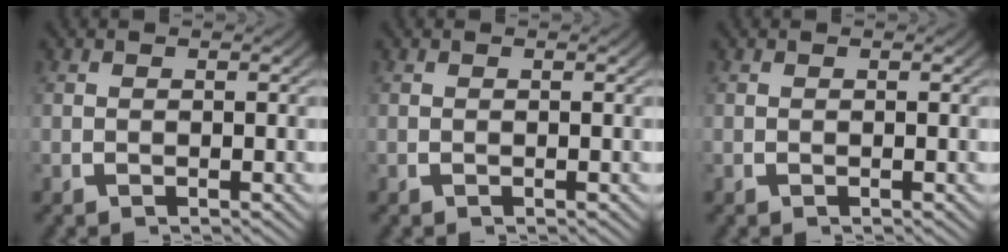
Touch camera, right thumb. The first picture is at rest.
{"total": 0.0}
{"total": 0.0}